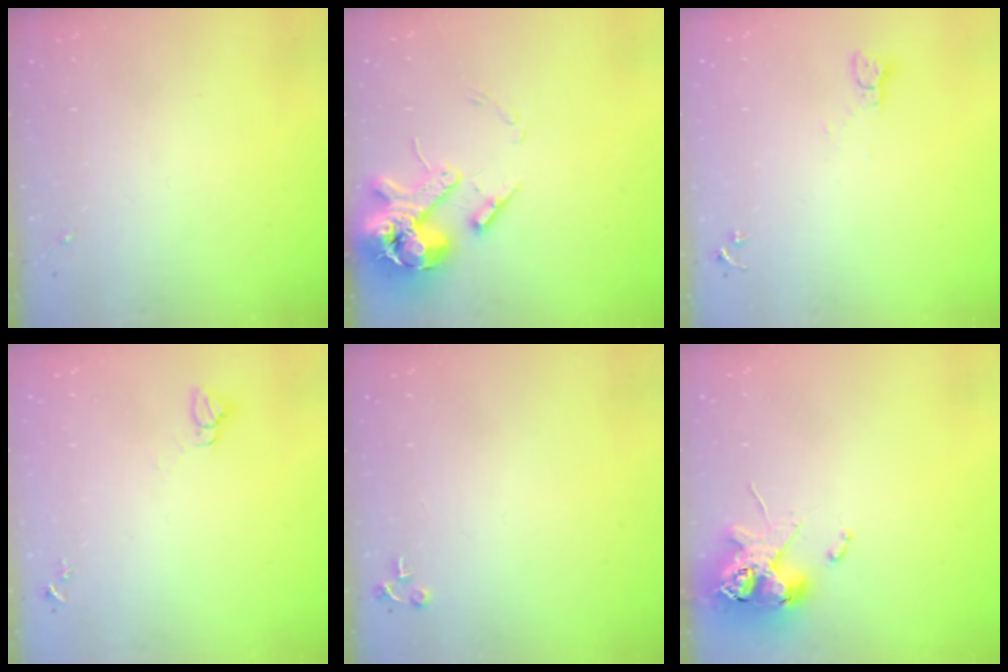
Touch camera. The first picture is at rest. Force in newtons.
{"total": 15.3, "press": 15.1, "slide": 2.6}
{"total": 3.3, "press": 3.3, "slide": 0.1}
{"total": 2.8, "press": 2.8, "slide": 0.1}
{"total": 4.3, "press": 4.3, "slide": 0.5}
{"total": 11.7, "press": 11.5, "slide": 1.7}